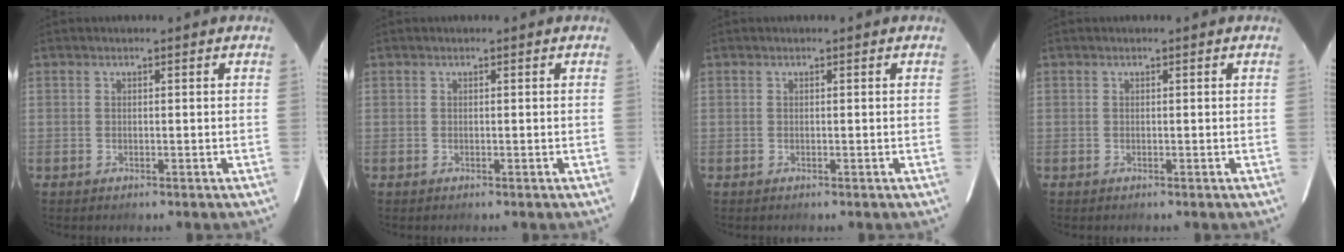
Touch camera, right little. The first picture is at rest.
{"total": 0.0}
{"total": 0.0}
{"total": 0.0}